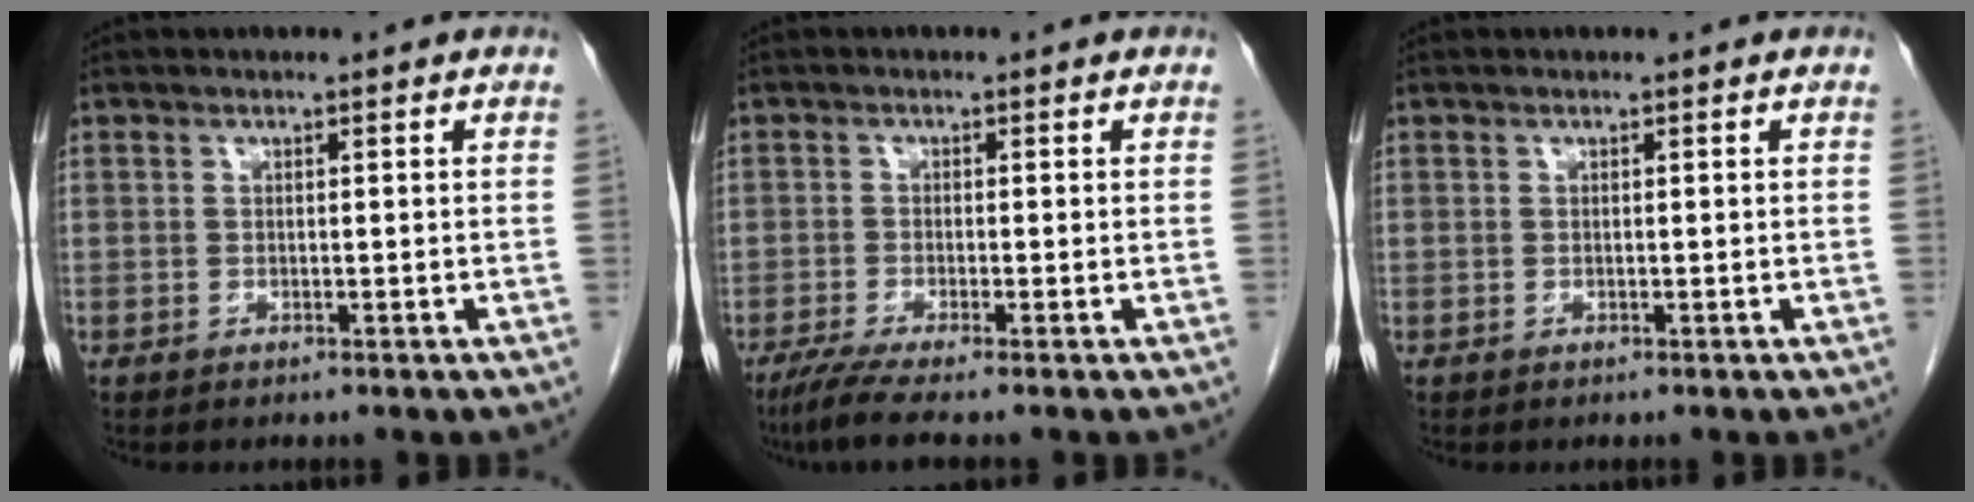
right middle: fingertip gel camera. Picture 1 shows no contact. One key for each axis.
{"total": 4.5, "fx": -3.4, "fy": -0.3, "fz": 3.0, "tx": -0.059, "ty": -0.014, "tz": -0.066}
{"total": 0.0}